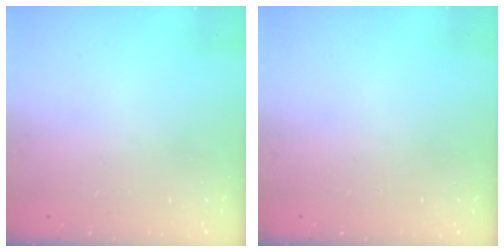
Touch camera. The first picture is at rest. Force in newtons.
{"total": 0.0}